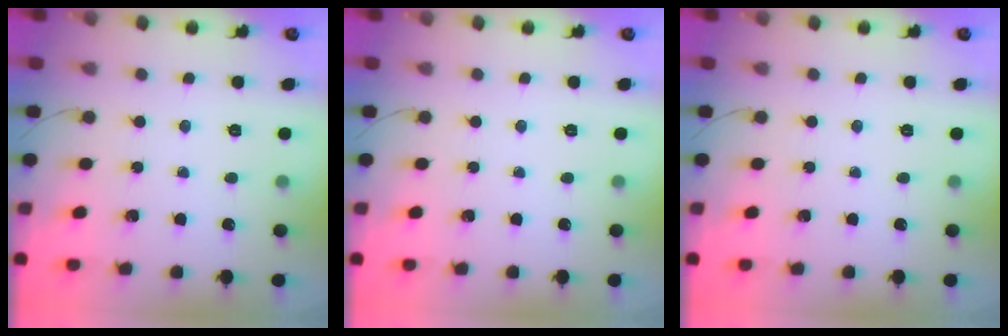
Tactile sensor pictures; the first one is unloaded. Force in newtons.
{"total": 0.0}
{"total": 0.0}